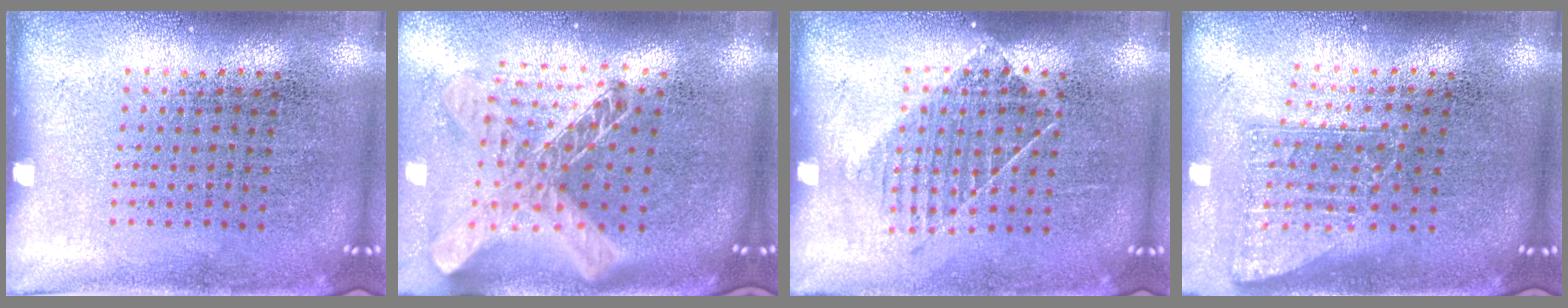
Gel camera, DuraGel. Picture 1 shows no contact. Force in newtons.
{"total": 2.1, "press": 1.7, "slide": 1.2}
{"total": 1.1, "press": 0.9, "slide": 0.7}
{"total": 1.7, "press": 1.2, "slide": 1.1}